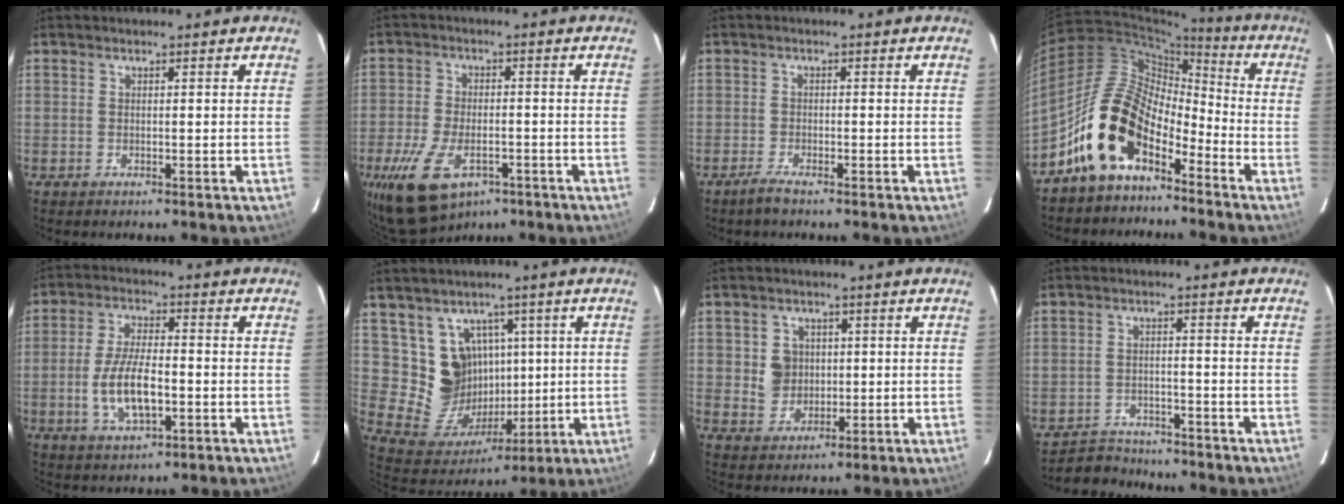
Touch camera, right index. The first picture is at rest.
{"total": 13.8, "force": [-7.4, 7.5, 8.9], "torque": [-0.204, -0.028, -0.124]}
{"total": 2.3, "force": [-1.9, 0.3, 1.2], "torque": [-0.034, -0.004, -0.040]}
{"total": 14.6, "force": [-8.7, 7.8, 8.7], "torque": [-0.159, 0.018, -0.169]}
{"total": 10.1, "force": [-2.4, 3.9, 9.0], "torque": [-0.180, -0.003, -0.040]}
{"total": 12.8, "force": [3.9, 11.3, 4.6], "torque": [-0.103, 0.004, 0.100]}
{"total": 5.4, "force": [0.7, 5.1, 1.7], "torque": [-0.035, 0.011, 0.023]}
{"total": 6.5, "force": [-6.1, 2.3, 0.4], "torque": [-0.028, 0.007, -0.097]}